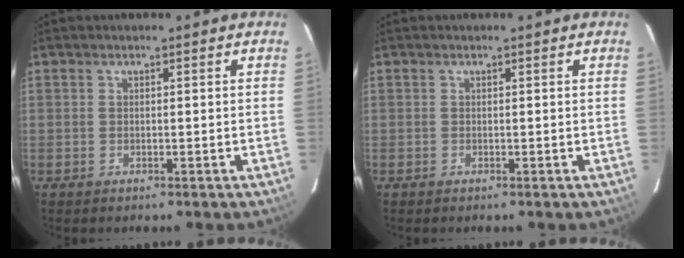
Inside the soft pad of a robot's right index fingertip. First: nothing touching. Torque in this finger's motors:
{"motor_torque": [0.11, 0.11, -0.01, 0.01]}